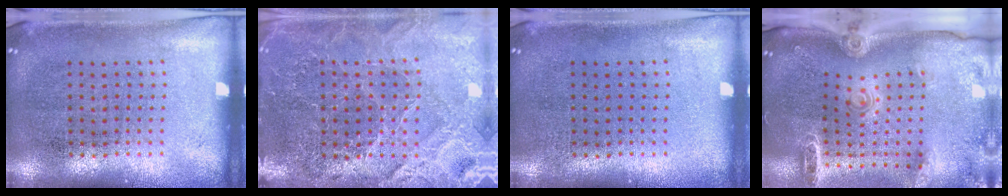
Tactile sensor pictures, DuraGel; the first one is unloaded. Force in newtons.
{"total": 3.8, "press": 3.7, "slide": 1.1}
{"total": 0.0}
{"total": 2.6, "press": 1.9, "slide": 1.7}